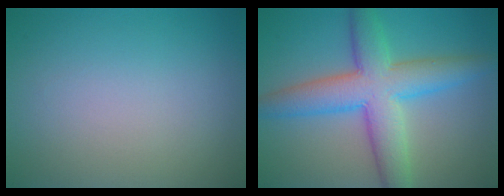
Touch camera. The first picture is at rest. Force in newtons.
{"total": 7.7, "press": 7.7, "slide": 0.1}